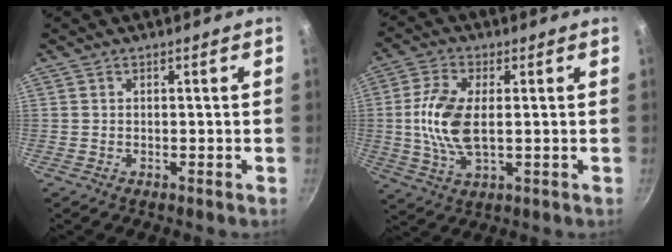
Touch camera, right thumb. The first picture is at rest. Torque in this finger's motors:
{"motor_torque": [0.16, 0.17, 1.22, 0.24, 0.24]}